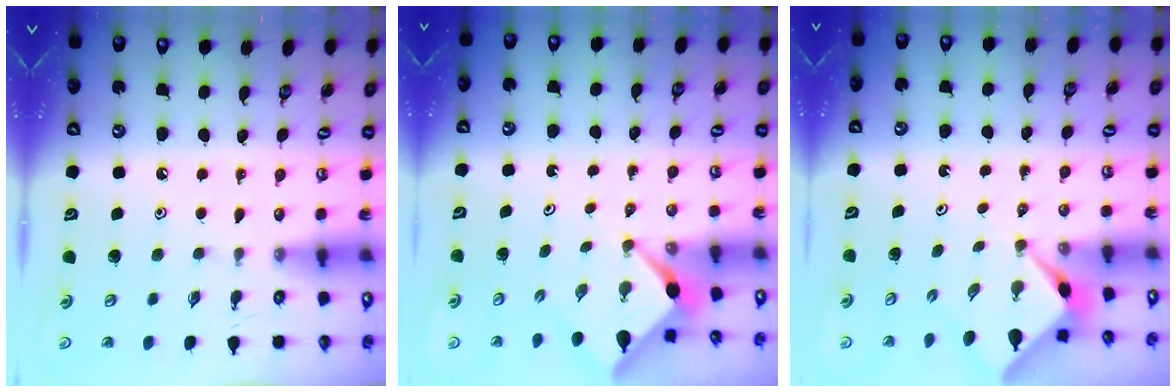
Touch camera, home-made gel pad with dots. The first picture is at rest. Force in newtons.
{"total": 2.4, "press": 2.4, "slide": 0.2}
{"total": 2.3, "press": 2.3, "slide": 0.3}